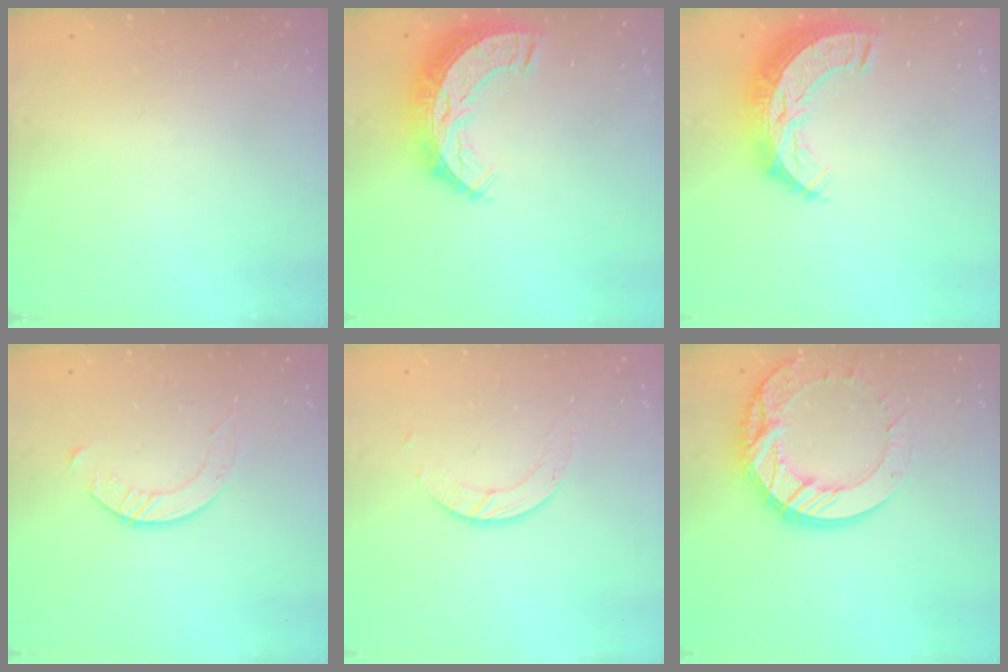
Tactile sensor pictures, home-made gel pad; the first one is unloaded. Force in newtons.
{"total": 12.4, "press": 12.4, "slide": 1.0}
{"total": 12.4, "press": 12.4, "slide": 1.0}
{"total": 3.5, "press": 3.4, "slide": 0.4}
{"total": 3.0, "press": 3.0, "slide": 0.3}
{"total": 17.7, "press": 17.6, "slide": 1.5}